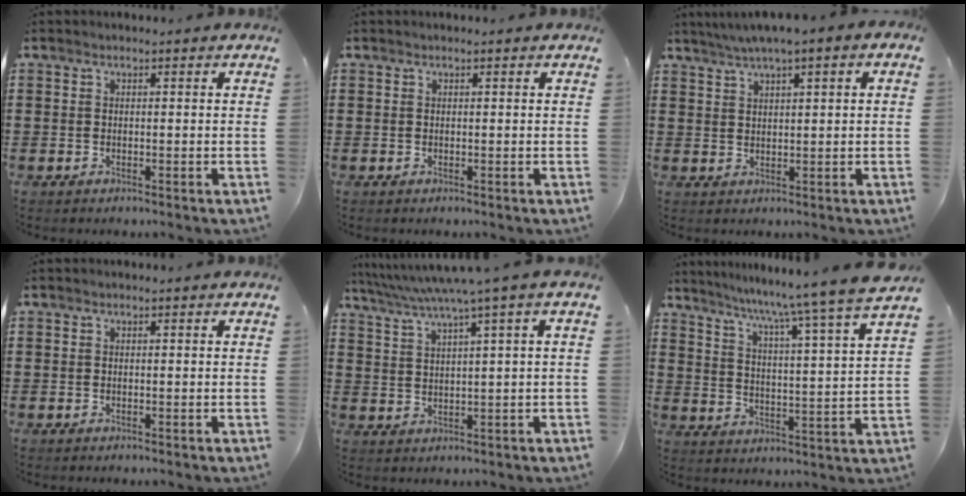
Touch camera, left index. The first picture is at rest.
{"total": 0.0}
{"total": 2.5, "force": [1.5, 0.0, 2.0], "torque": [-0.040, 0.000, 0.026]}
{"total": 0.0}
{"total": 4.8, "force": [2.8, -0.8, 3.9], "torque": [-0.084, -0.020, 0.042]}
{"total": 6.9, "force": [5.8, -1.9, 3.3], "torque": [-0.080, -0.058, 0.084]}